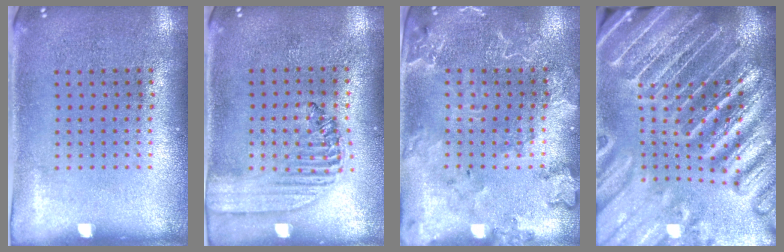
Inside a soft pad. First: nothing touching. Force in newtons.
{"total": 1.6, "press": 1.4, "slide": 0.7}
{"total": 2.3, "press": 2.2, "slide": 0.4}
{"total": 5.5, "press": 4.8, "slide": 2.7}